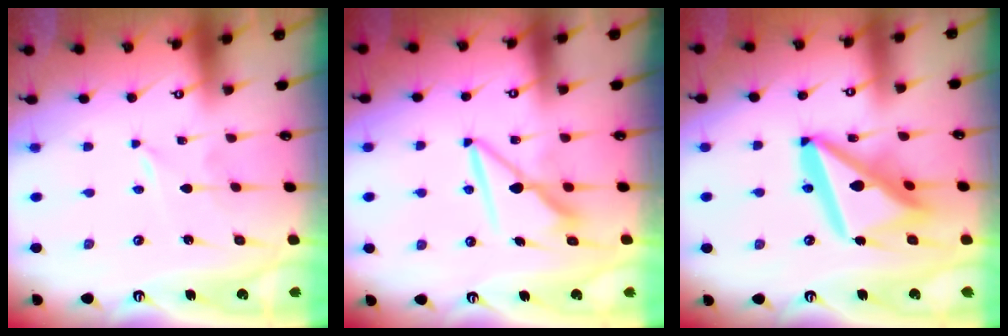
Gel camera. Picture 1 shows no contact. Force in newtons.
{"total": 8.2, "press": 8.2, "slide": 0.3}
{"total": 19.5, "press": 19.4, "slide": 2.1}